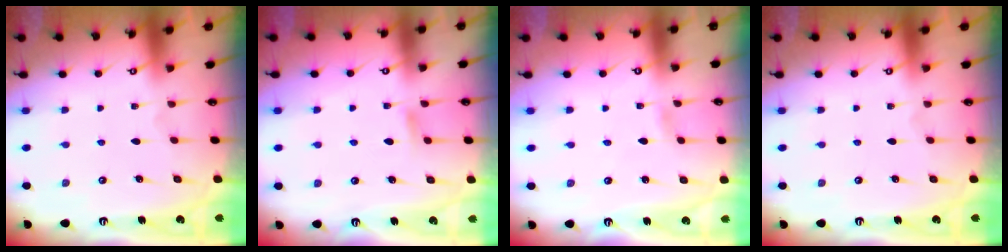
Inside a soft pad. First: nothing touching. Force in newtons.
{"total": 4.6, "press": 4.6, "slide": 0.6}
{"total": 0.5, "press": 0.5, "slide": 0.1}
{"total": 0.0}